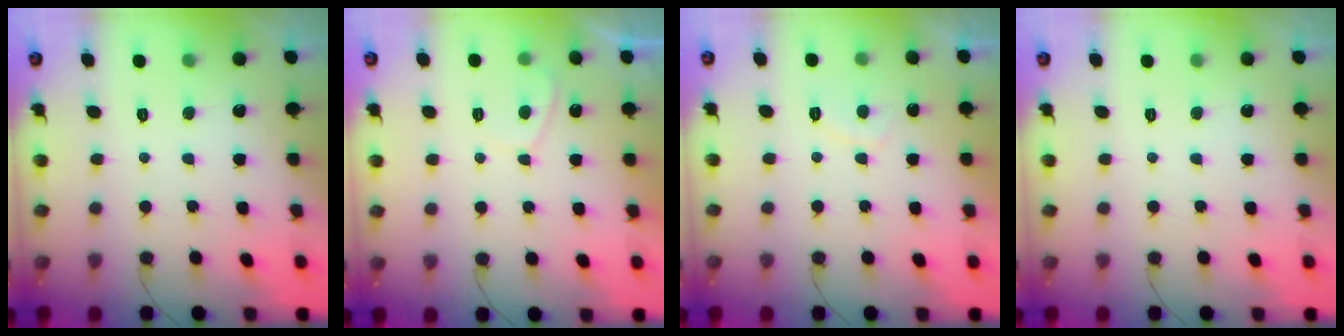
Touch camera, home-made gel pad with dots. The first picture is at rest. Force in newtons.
{"total": 2.4, "press": 2.3, "slide": 0.7}
{"total": 1.9, "press": 1.7, "slide": 0.8}
{"total": 0.0}